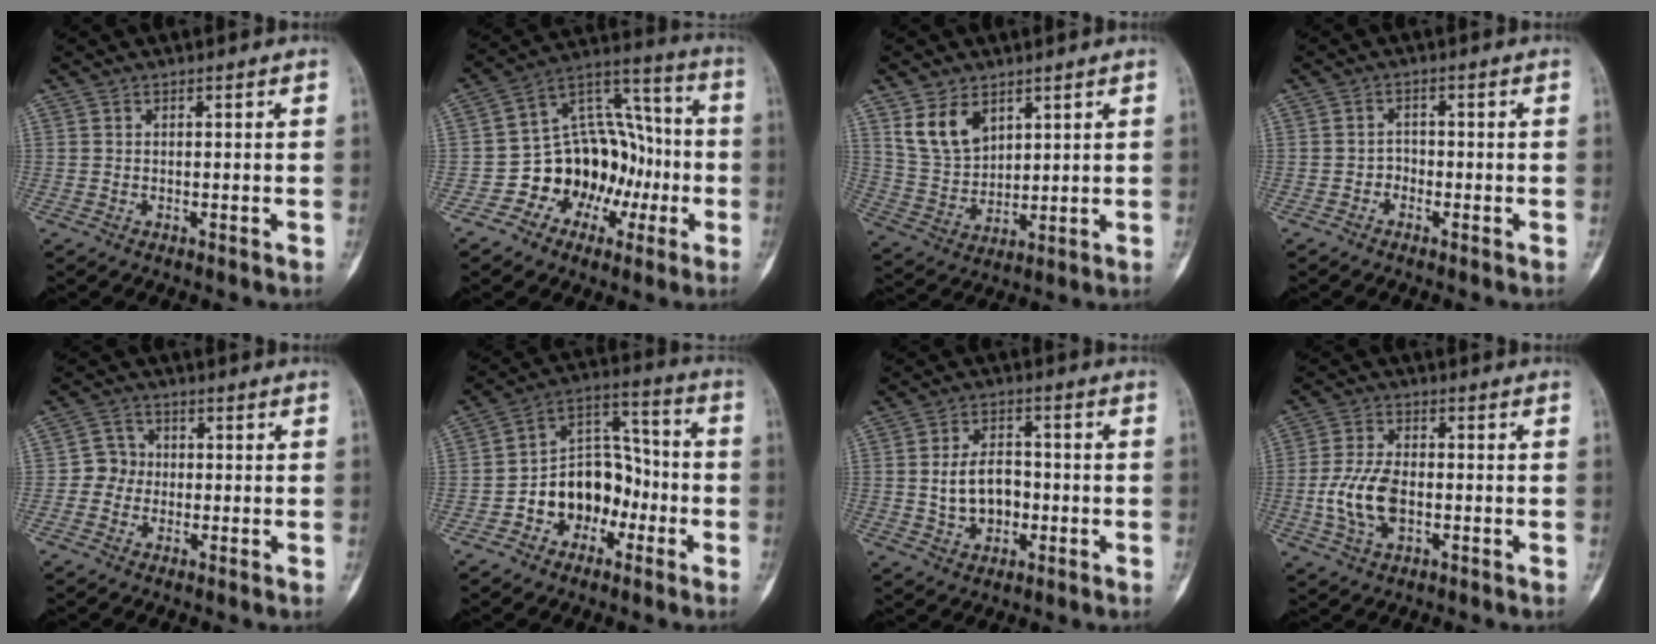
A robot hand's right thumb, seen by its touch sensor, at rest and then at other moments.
{"total": 17.8, "force": [-4.8, 13.8, 10.2], "torque": [-0.092, 0.077, -0.073]}
{"total": 9.3, "force": [5.1, 5.9, 5.0], "torque": [-0.080, -0.023, 0.113]}
{"total": 1.6, "force": [-1.0, 1.2, 0.4], "torque": [0.009, 0.009, -0.025]}
{"total": 4.1, "force": [-0.6, 3.9, 1.0], "torque": [0.008, 0.012, -0.023]}
{"total": 13.8, "force": [-4.7, 10.1, 8.0], "torque": [-0.085, 0.066, -0.084]}
{"total": 8.3, "force": [-0.9, 5.9, 5.8], "torque": [-0.076, 0.016, -0.014]}
{"total": 9.2, "force": [-1.6, 5.3, 7.4], "torque": [-0.154, 0.009, -0.031]}